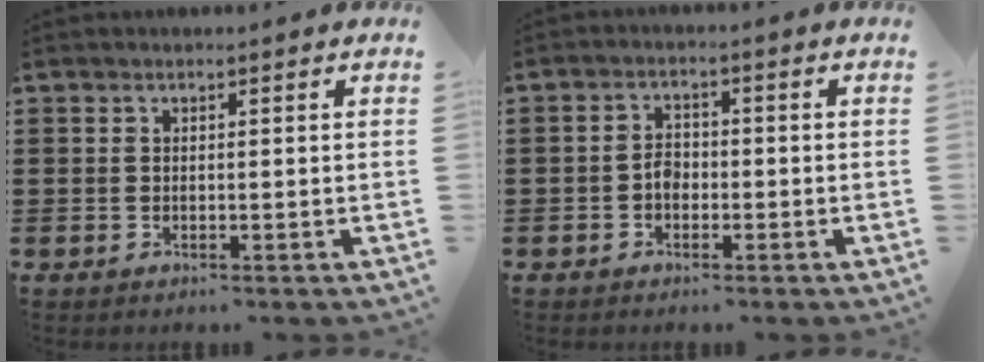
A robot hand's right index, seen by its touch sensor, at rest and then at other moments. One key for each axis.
{"total": 2.2, "fx": -0.9, "fy": 1.5, "fz": 1.3, "tx": -0.027, "ty": 0.005, "tz": -0.020}